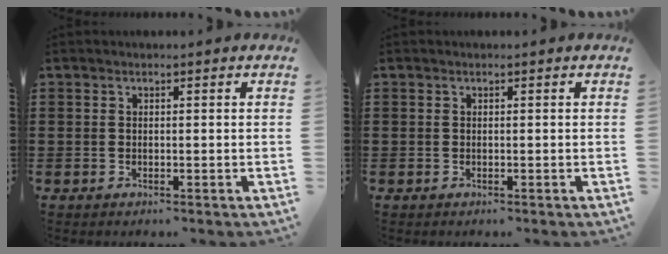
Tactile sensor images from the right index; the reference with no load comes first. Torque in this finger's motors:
{"motor_torque": [0.00, 0.00, 0.00, 0.00]}